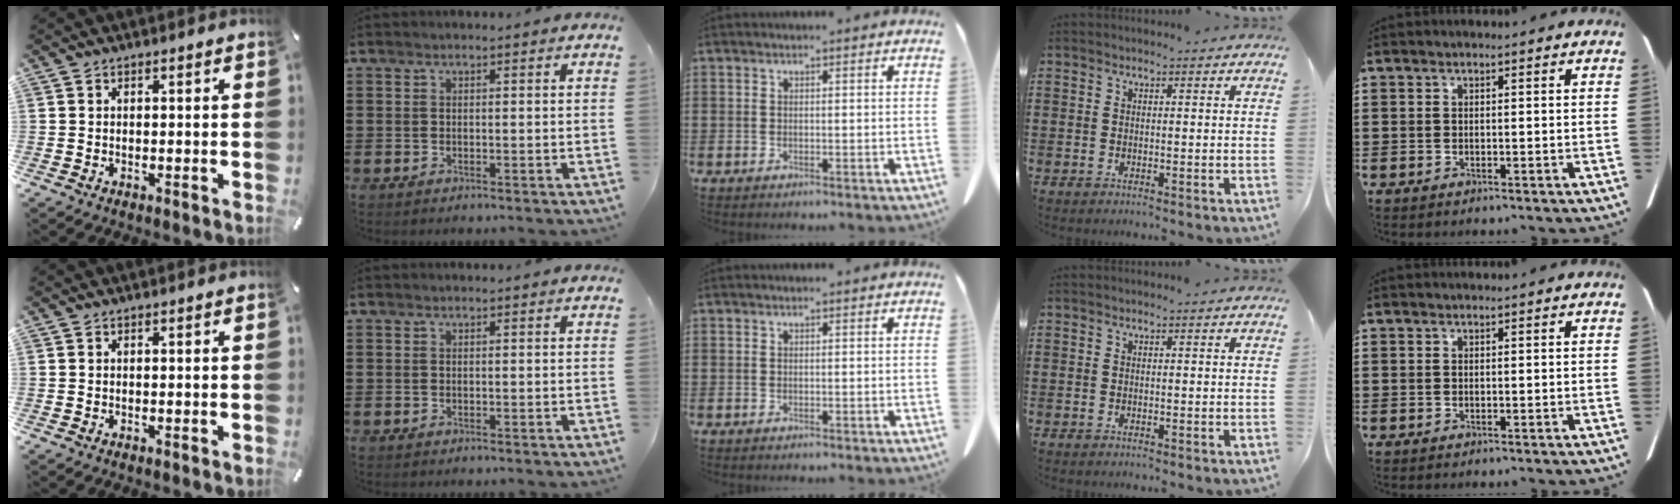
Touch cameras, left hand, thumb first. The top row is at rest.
{}